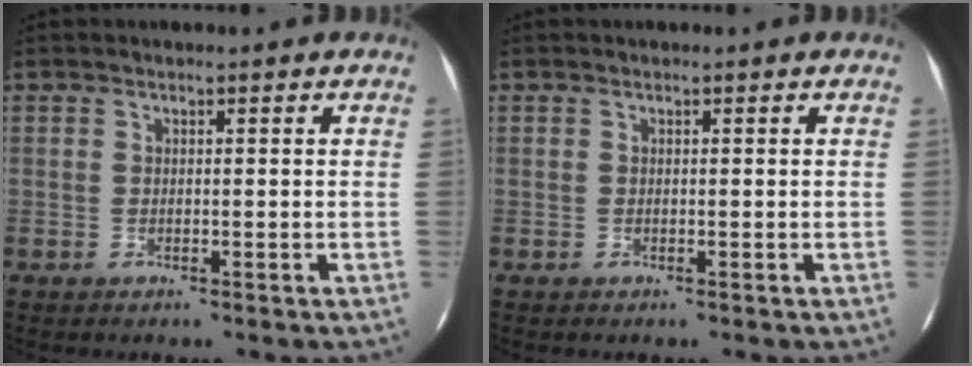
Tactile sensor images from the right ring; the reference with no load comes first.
{"total": 0.0}